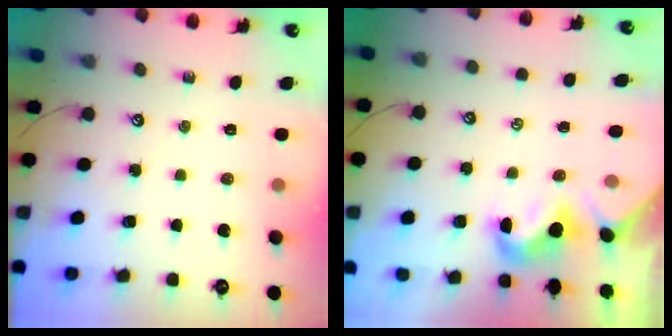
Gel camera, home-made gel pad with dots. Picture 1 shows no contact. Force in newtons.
{"total": 1.0, "press": 0.9, "slide": 0.4}